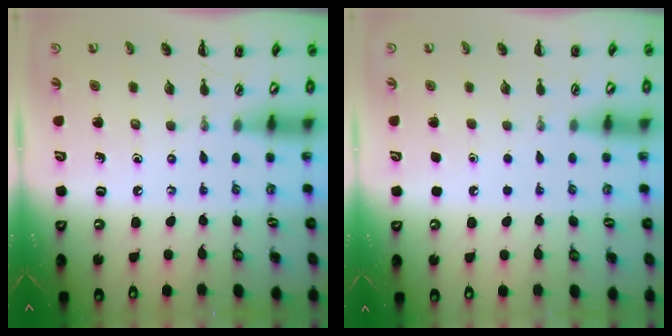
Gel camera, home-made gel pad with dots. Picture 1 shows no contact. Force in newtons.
{"total": 1.6, "press": 1.6, "slide": 0.1}